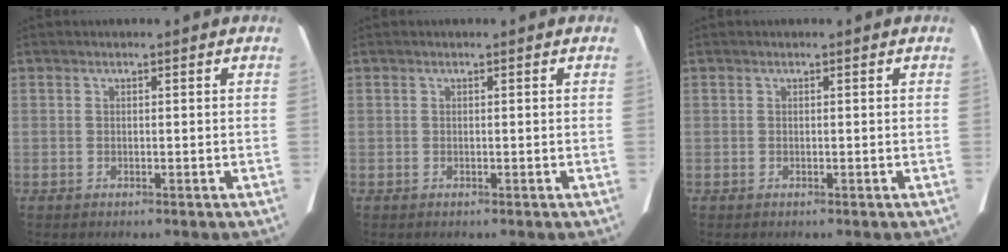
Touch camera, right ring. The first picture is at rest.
{"total": 0.0}
{"total": 0.0}